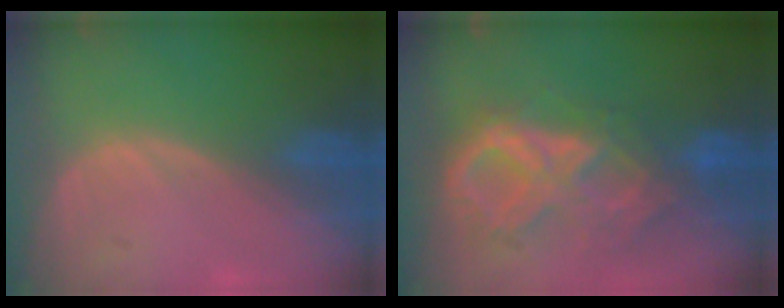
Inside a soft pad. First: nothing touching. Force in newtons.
{"total": 10.2, "press": 8.7, "slide": 5.3}